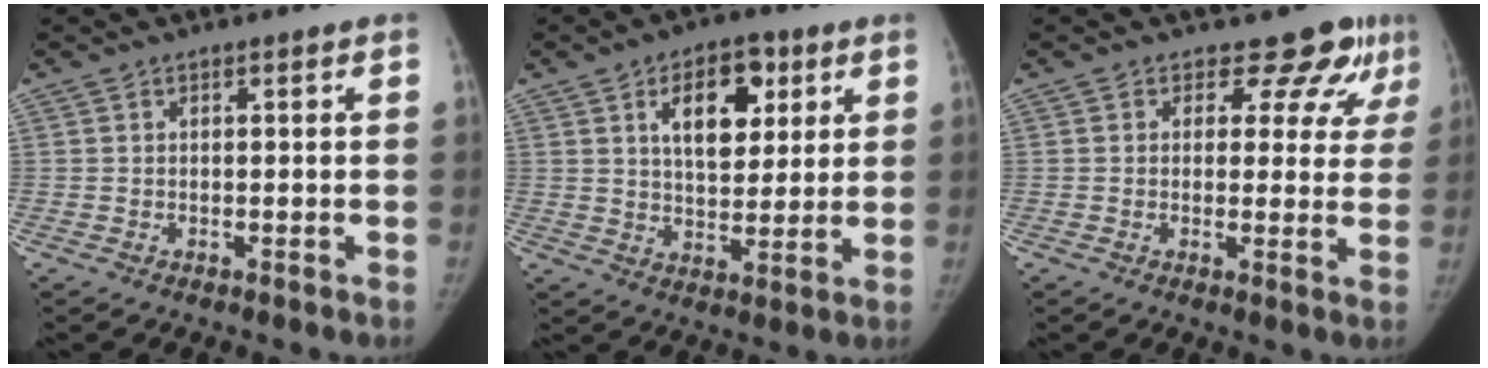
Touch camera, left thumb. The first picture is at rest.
{"total": 11.5, "force": [4.6, 6.7, 8.2], "torque": [-0.083, -0.014, 0.072]}
{"total": 8.1, "force": [5.7, 5.0, 2.8], "torque": [0.014, -0.026, 0.051]}